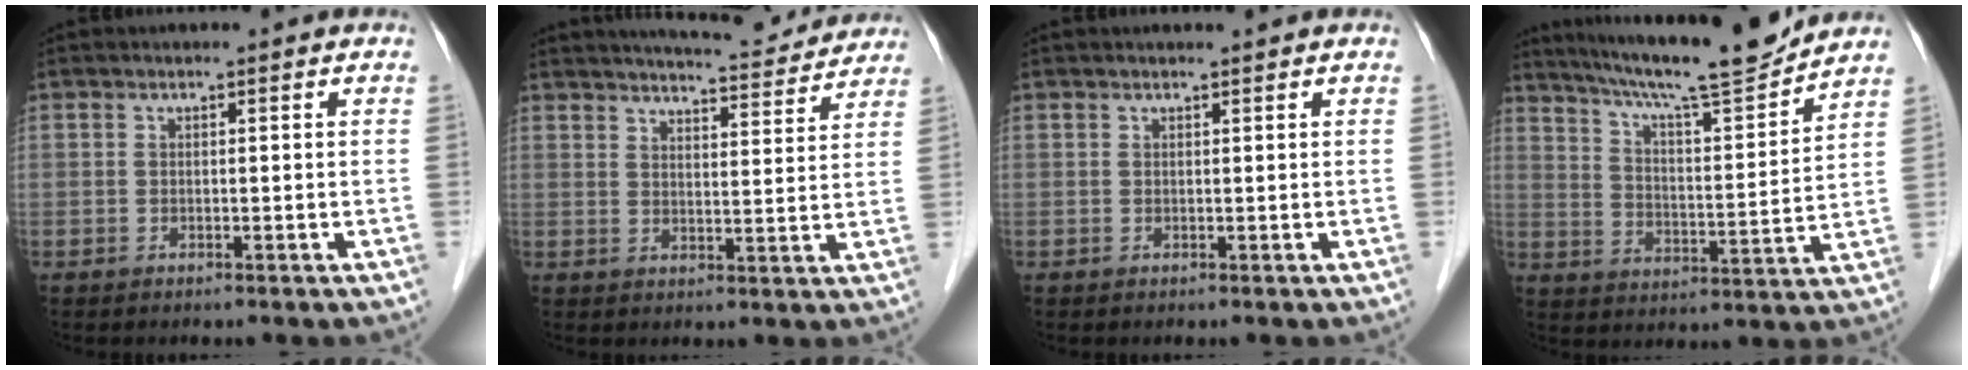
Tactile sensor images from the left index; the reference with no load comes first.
{"total": 12.0, "force": [11.3, 1.7, 3.5], "torque": [-0.046, -0.001, 0.140]}
{"total": 1.1, "force": [1.0, 0.0, 0.5], "torque": [-0.006, 0.008, 0.016]}
{"total": 16.2, "force": [14.6, 0.0, 7.1], "torque": [-0.120, -0.009, 0.224]}